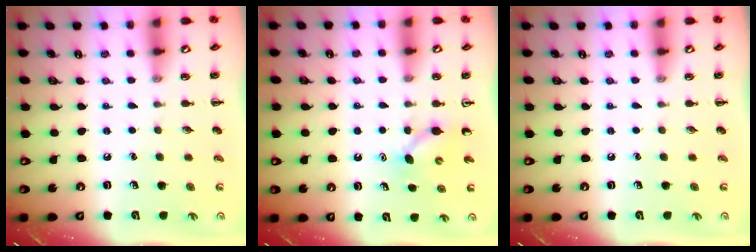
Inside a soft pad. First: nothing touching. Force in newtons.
{"total": 2.9, "press": 2.7, "slide": 1.1}
{"total": 0.0}